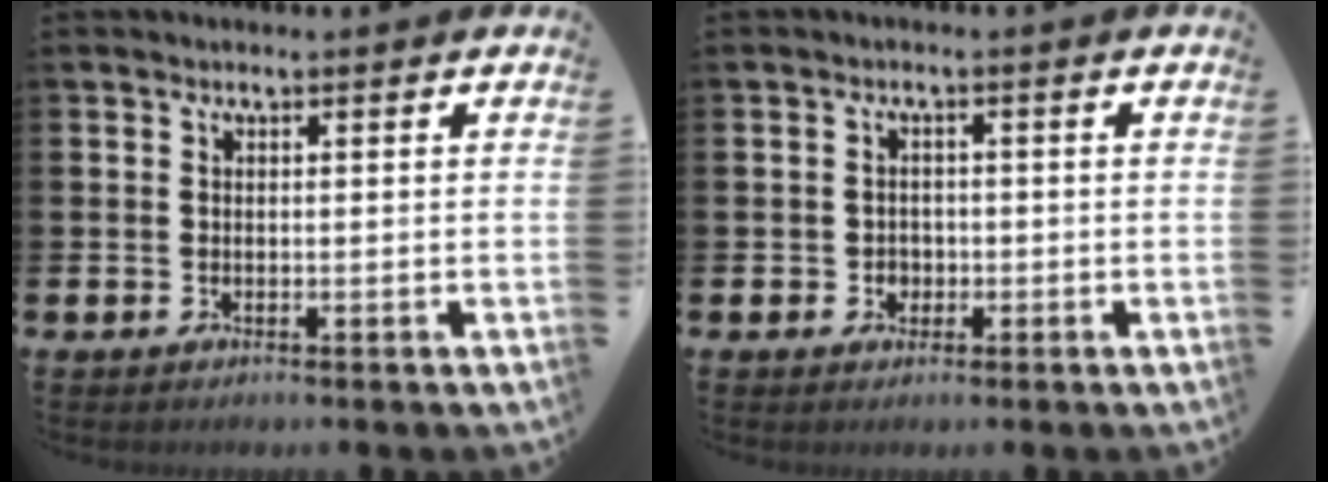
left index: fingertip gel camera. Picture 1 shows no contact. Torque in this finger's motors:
{"motor_torque": [0.02, 0.02, -0.01, 0.00]}